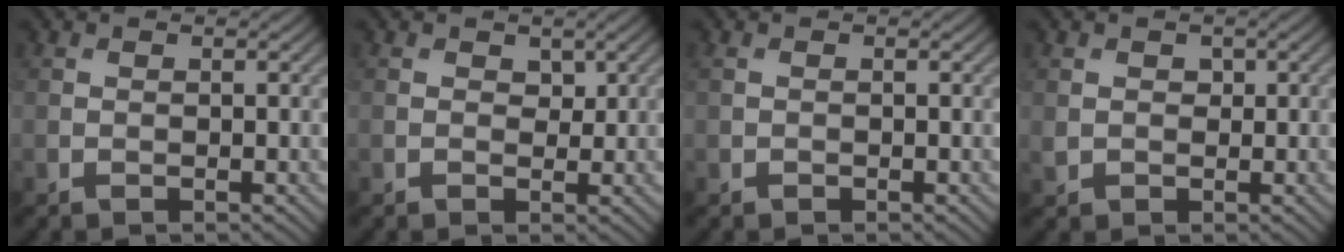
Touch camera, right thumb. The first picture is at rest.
{"total": 1.2, "force": [0.4, 1.0, 0.6], "torque": [-0.009, -0.006, 0.003]}
{"total": 0.9, "force": [0.2, 0.6, 0.6], "torque": [-0.017, 0.002, 0.002]}
{"total": 1.7, "force": [0.4, 1.6, 0.6], "torque": [-0.016, -0.006, 0.008]}